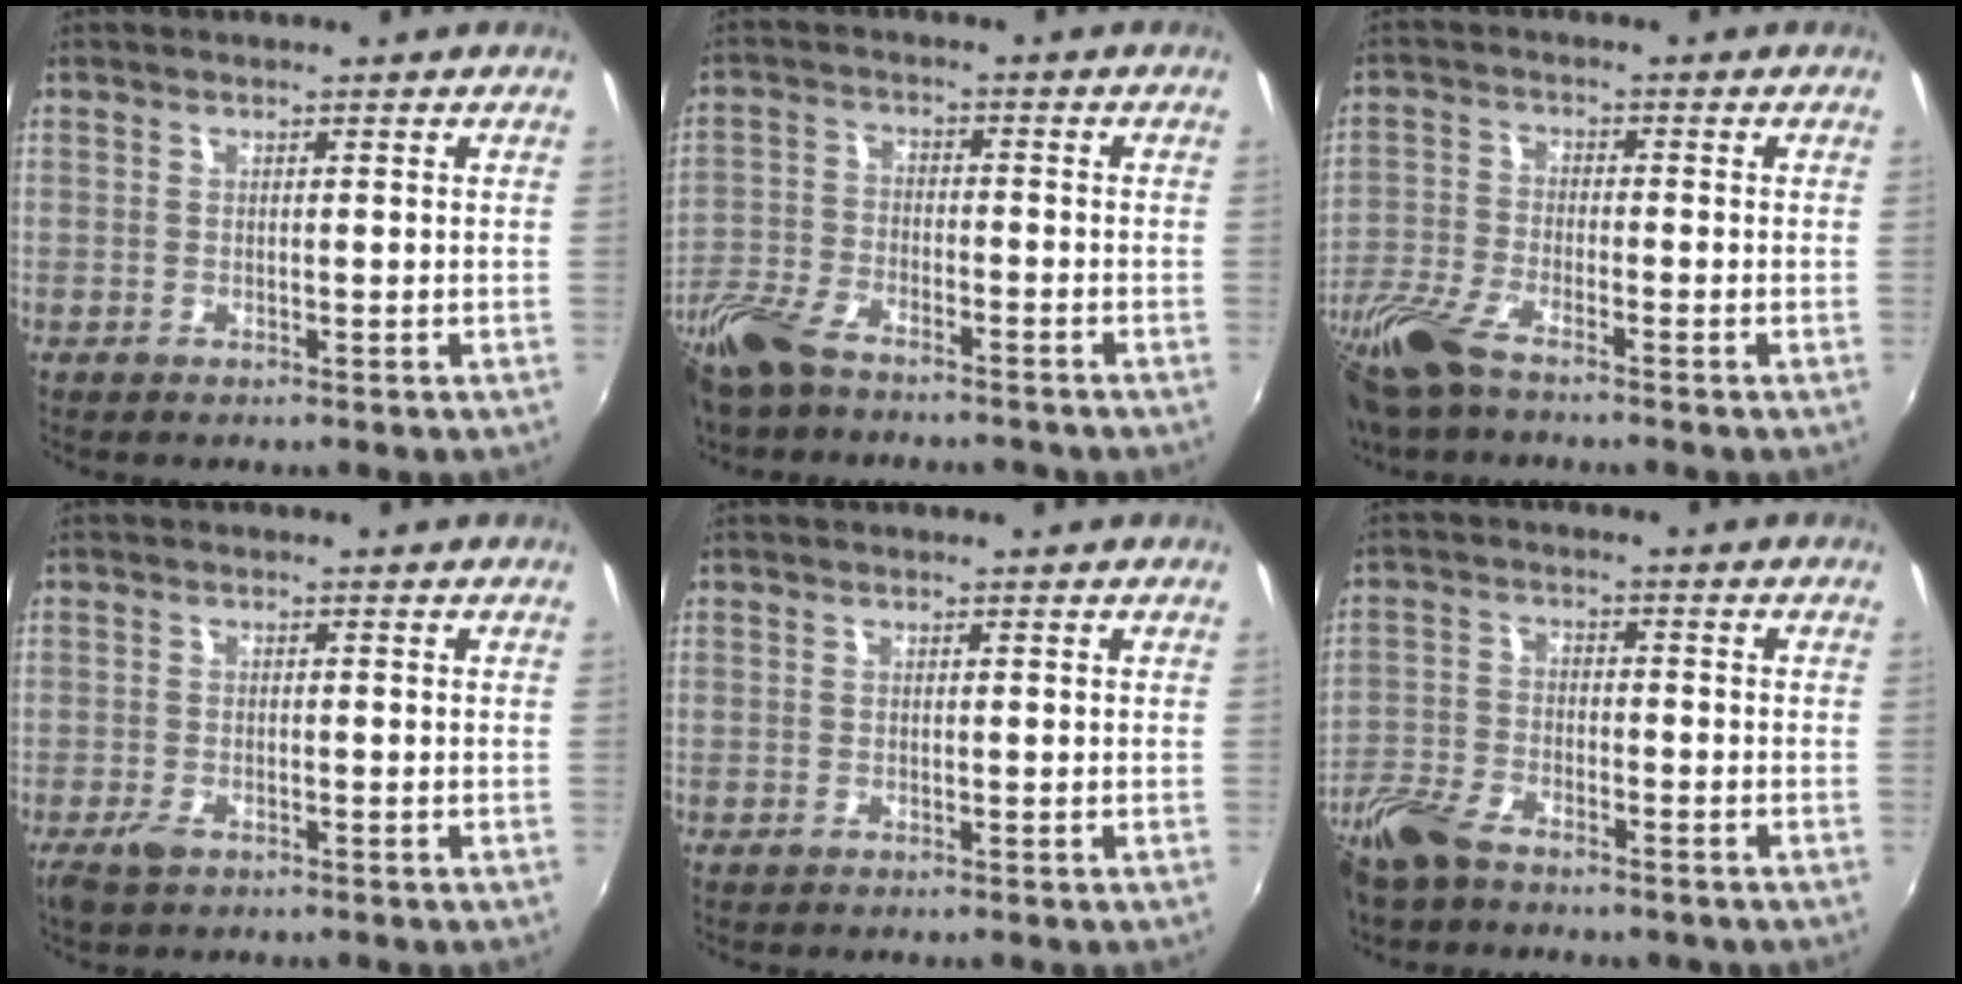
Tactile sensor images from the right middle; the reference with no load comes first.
{"total": 13.8, "force": [-10.9, 5.3, 6.8], "torque": [-0.172, -0.033, -0.206]}
{"total": 10.8, "force": [-8.4, 2.7, 6.3], "torque": [-0.156, -0.027, -0.174]}
{"total": 2.9, "force": [-2.0, 1.3, 1.7], "torque": [-0.040, -0.008, -0.040]}
{"total": 0.0}
{"total": 10.1, "force": [-7.6, 4.5, 4.8], "torque": [-0.126, -0.017, -0.152]}